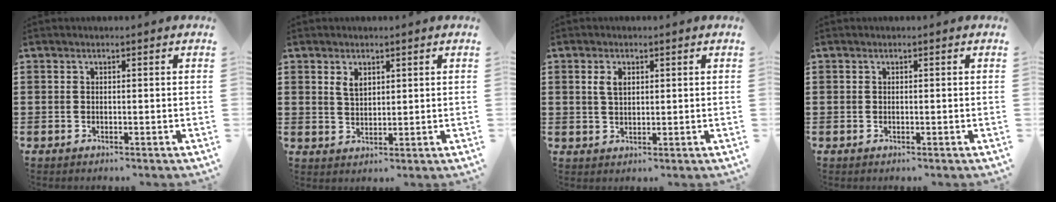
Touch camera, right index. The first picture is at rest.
{"total": 2.5, "force": [1.4, 1.5, 1.4], "torque": [-0.033, 0.003, 0.026]}
{"total": 2.6, "force": [0.9, 1.5, 2.0], "torque": [-0.043, 0.006, 0.015]}
{"total": 0.0}